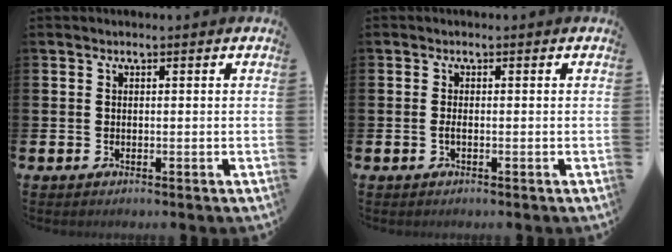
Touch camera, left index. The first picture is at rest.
{"total": 0.8, "force": [-0.3, 0.2, 0.7], "torque": [-0.016, -0.001, -0.004]}